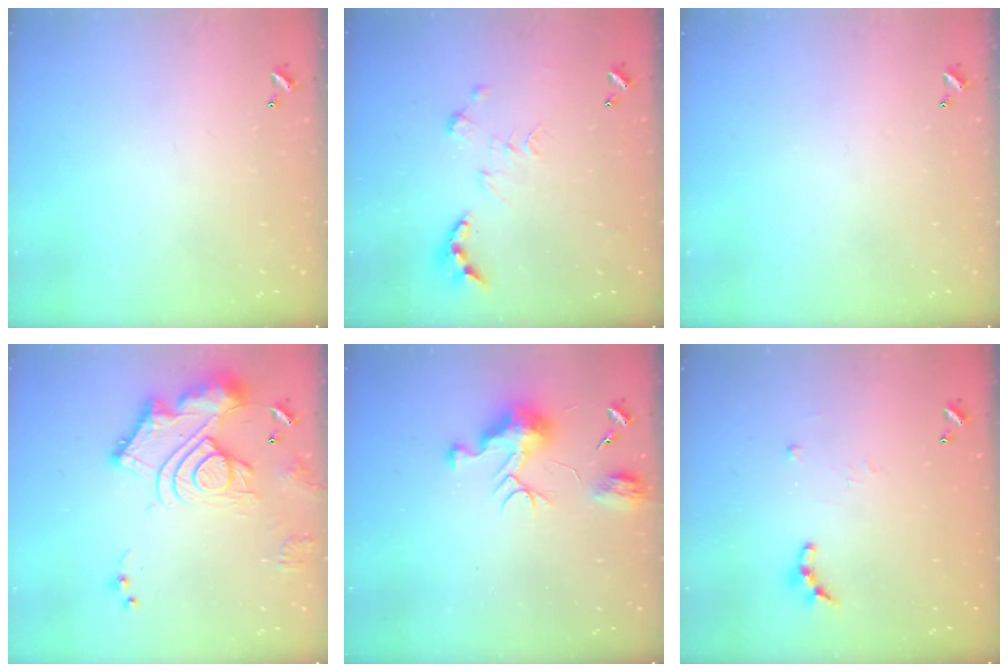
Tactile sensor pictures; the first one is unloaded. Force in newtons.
{"total": 0.0}
{"total": 0.0}
{"total": 18.1, "press": 18.0, "slide": 1.9}
{"total": 9.5, "press": 9.5, "slide": 0.2}
{"total": 6.7, "press": 6.7, "slide": 0.6}